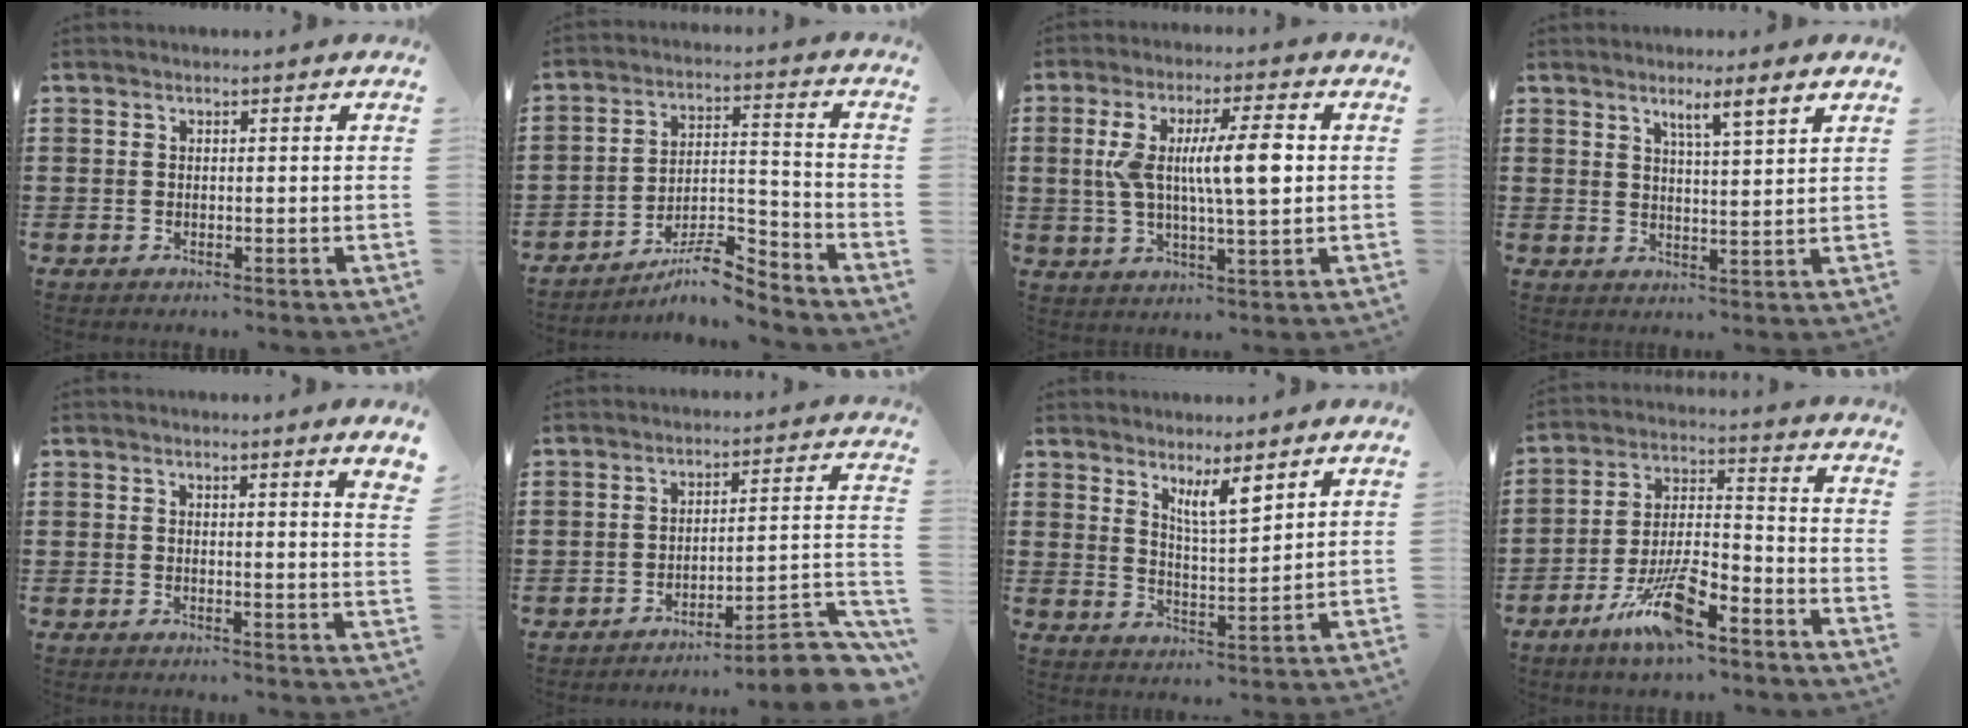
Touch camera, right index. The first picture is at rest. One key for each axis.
{"total": 8.4, "fx": -7.0, "fy": 2.1, "fz": 4.1, "tx": -0.065, "ty": 0.022, "tz": -0.131}
{"total": 10.3, "fx": 1.4, "fy": 2.5, "fz": 9.9, "tx": -0.187, "ty": 0.006, "tz": 0.021}
{"total": 3.4, "fx": 2.3, "fy": -0.2, "fz": 2.4, "tx": -0.045, "ty": -0.004, "tz": 0.035}
{"total": 1.9, "fx": 1.6, "fy": -0.5, "fz": 0.8, "tx": -0.010, "ty": -0.006, "tz": 0.028}
{"total": 7.1, "fx": -5.7, "fy": 0.8, "fz": 4.1, "tx": -0.061, "ty": -0.003, "tz": -0.109}
{"total": 5.3, "fx": 4.1, "fy": 0.8, "fz": 3.3, "tx": -0.067, "ty": -0.012, "tz": 0.070}
{"total": 11.0, "fx": -7.0, "fy": 3.1, "fz": 7.9, "tx": -0.158, "ty": 0.011, "tz": -0.131}